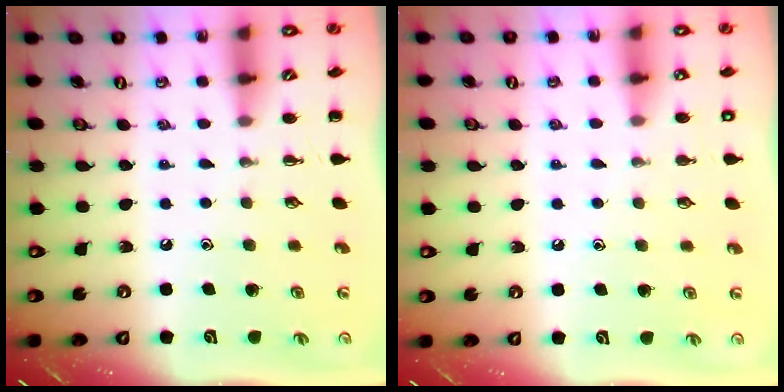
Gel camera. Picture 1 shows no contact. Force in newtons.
{"total": 1.4, "press": 1.4, "slide": 0.1}